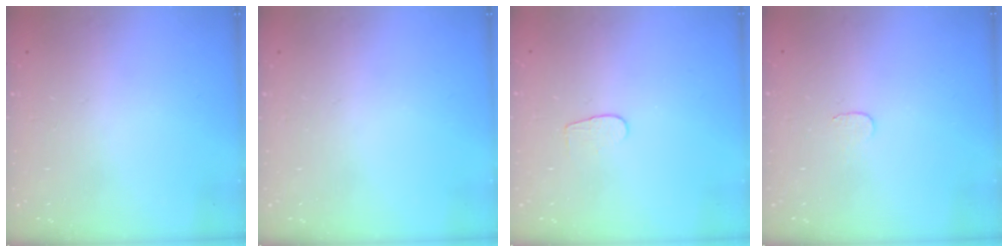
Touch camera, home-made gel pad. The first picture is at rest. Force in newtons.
{"total": 0.0}
{"total": 4.3, "press": 4.3, "slide": 0.5}
{"total": 3.0, "press": 3.0, "slide": 0.3}